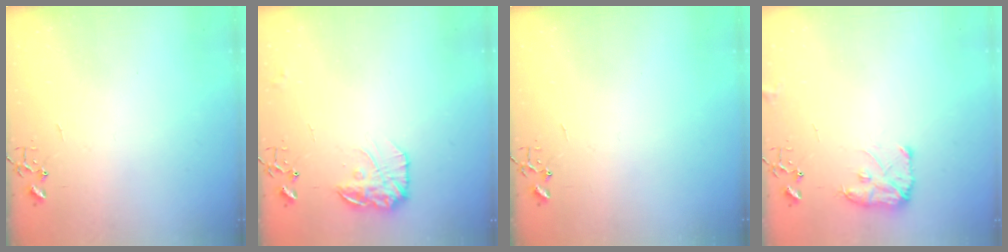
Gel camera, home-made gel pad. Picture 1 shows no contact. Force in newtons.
{"total": 13.3, "press": 13.3, "slide": 0.8}
{"total": 0.0}
{"total": 8.9, "press": 8.8, "slide": 0.6}